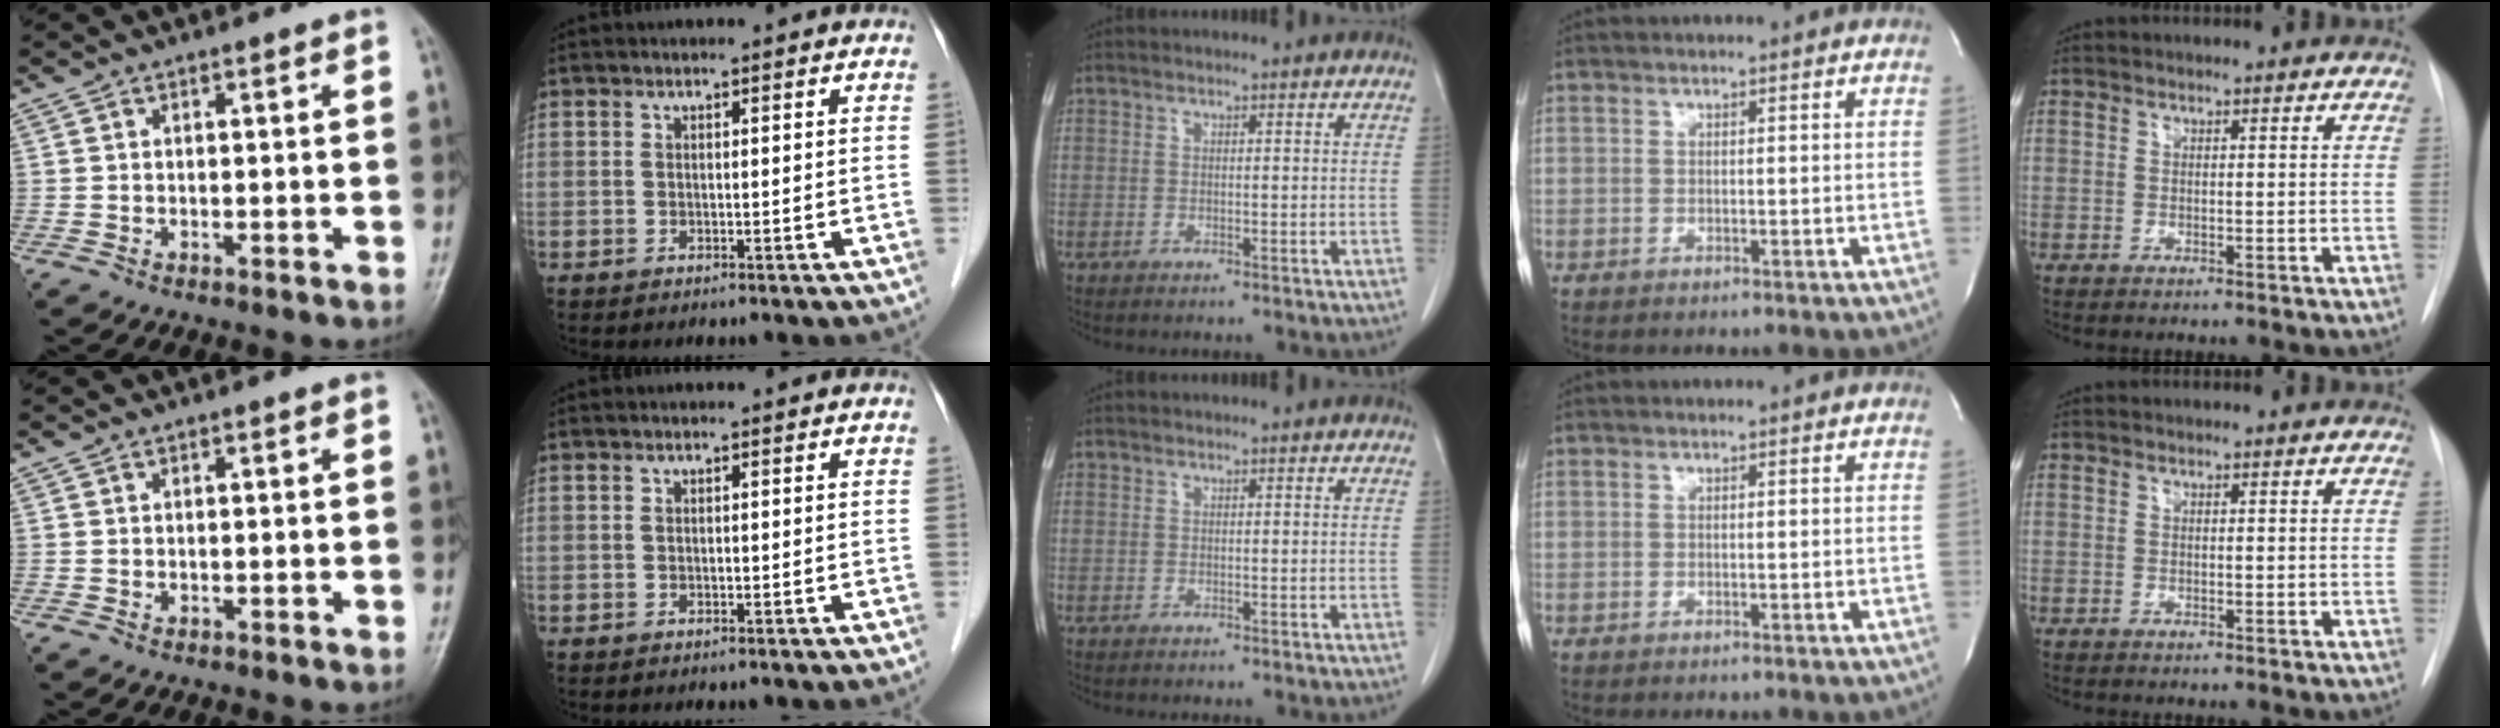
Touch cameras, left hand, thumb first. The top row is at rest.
{}